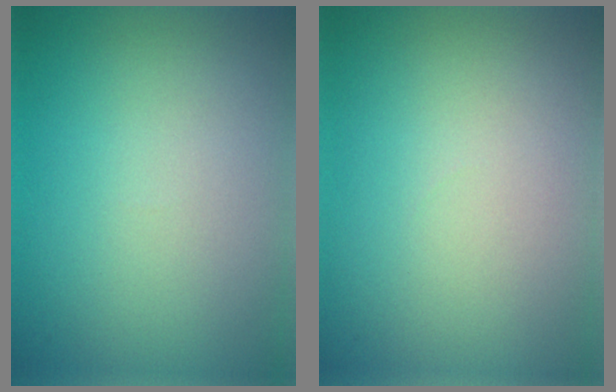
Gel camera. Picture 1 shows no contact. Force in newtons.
{"total": 0.0}